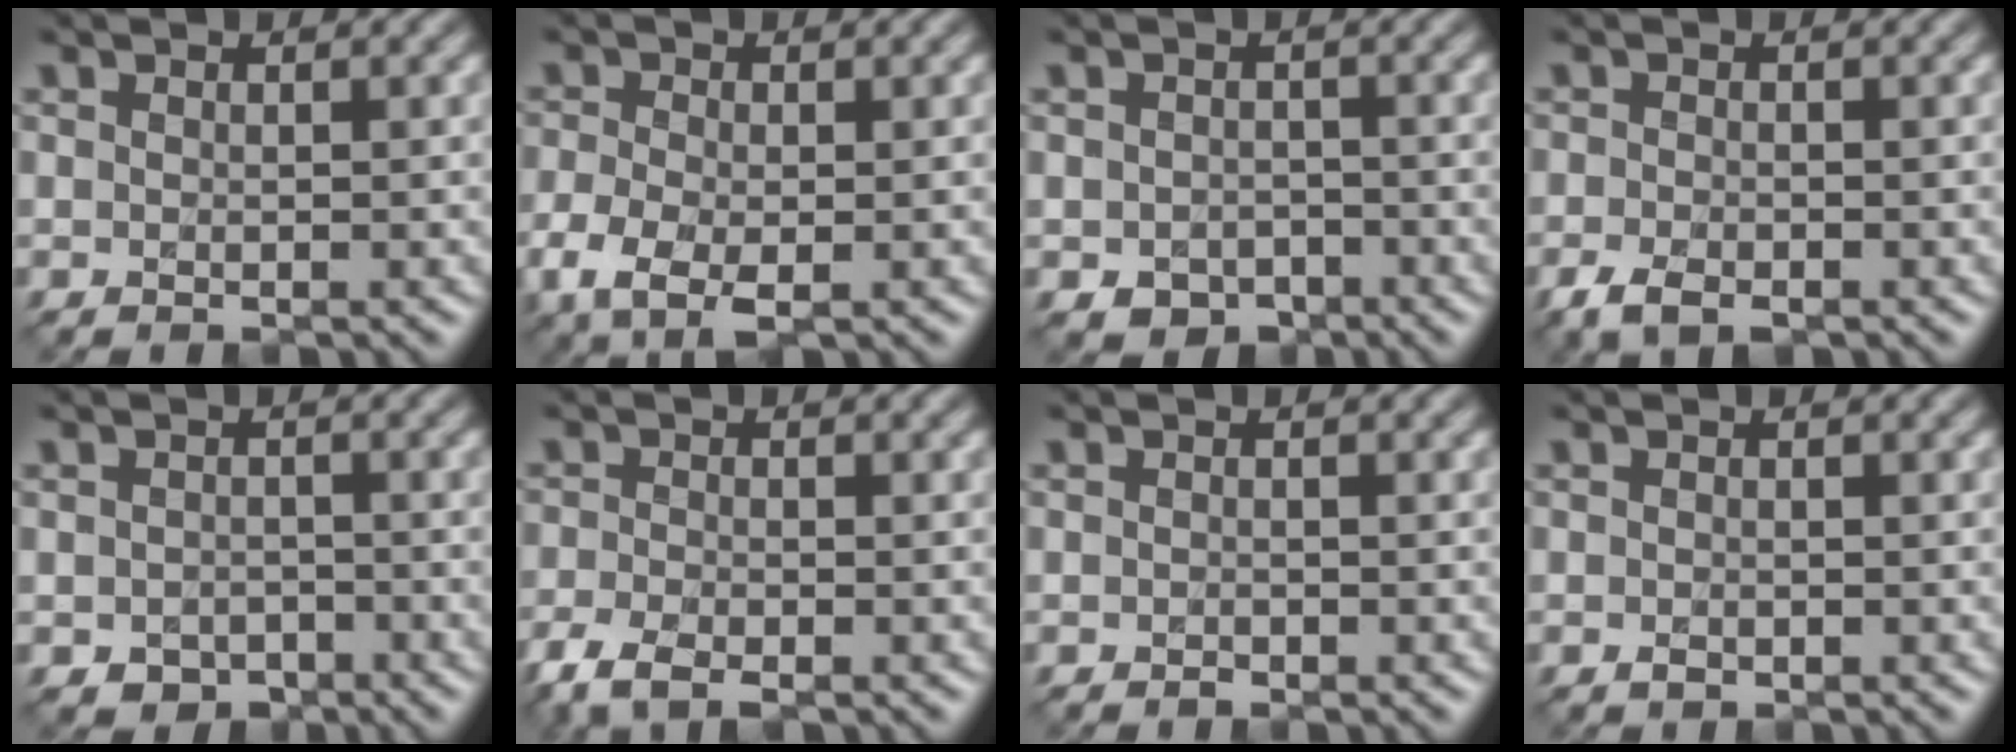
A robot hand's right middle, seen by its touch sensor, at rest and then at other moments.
{"total": 4.4, "force": [-2.3, 2.2, 3.0], "torque": [-0.075, -0.013, -0.043]}
{"total": 3.1, "force": [-1.9, 2.1, 1.3], "torque": [-0.022, -0.013, -0.032]}
{"total": 3.3, "force": [-2.3, 1.5, 1.8], "torque": [-0.039, -0.010, -0.042]}
{"total": 2.5, "force": [-1.6, 1.7, 1.0], "torque": [-0.017, -0.011, -0.024]}
{"total": 4.5, "force": [-3.4, 1.8, 2.4], "torque": [-0.057, -0.018, -0.069]}
{"total": 0.5, "force": [-0.5, 0.1, 0.1], "torque": [-0.004, -0.004, -0.009]}
{"total": 0.8, "force": [-0.5, 0.5, 0.3], "torque": [-0.008, -0.004, -0.008]}